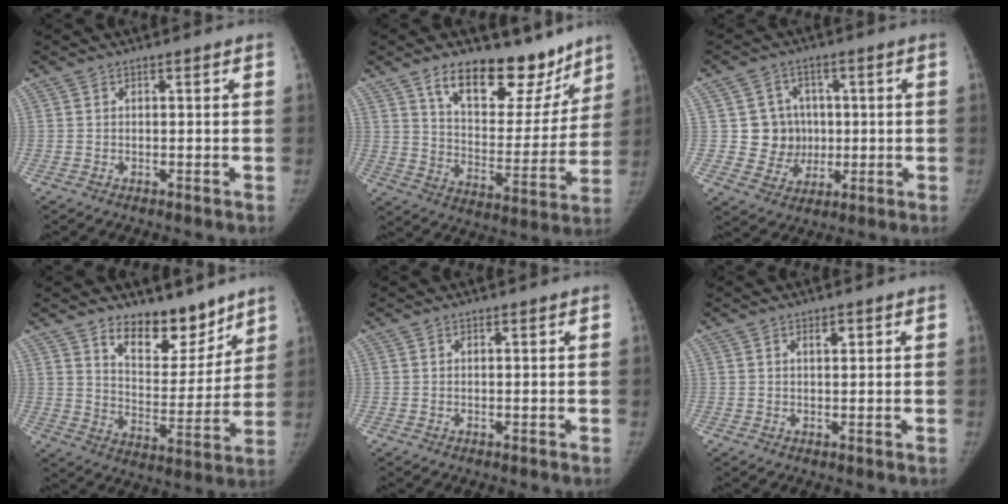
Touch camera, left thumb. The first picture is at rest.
{"total": 20.1, "force": [14.0, 10.1, 10.3], "torque": [-0.087, -0.083, 0.215]}
{"total": 8.6, "force": [0.6, 8.3, 2.3], "torque": [0.010, 0.010, 0.017]}
{"total": 13.0, "force": [9.8, 6.2, 5.8], "torque": [-0.043, -0.077, 0.166]}
{"total": 0.0}
{"total": 1.6, "force": [0.9, 0.7, 1.2], "torque": [-0.012, -0.003, 0.014]}